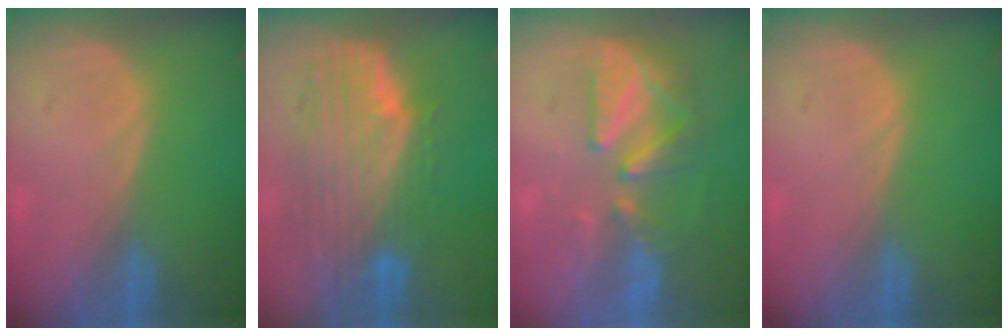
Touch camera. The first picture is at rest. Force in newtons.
{"total": 10.0, "press": 8.9, "slide": 4.5}
{"total": 7.8, "press": 7.6, "slide": 1.4}
{"total": 0.0}